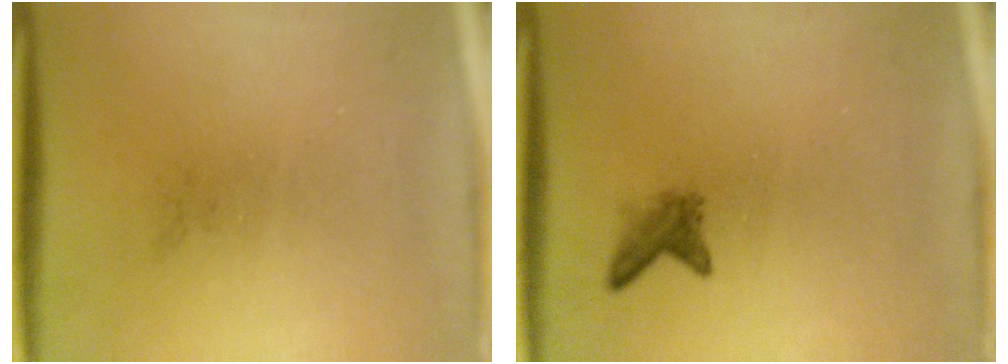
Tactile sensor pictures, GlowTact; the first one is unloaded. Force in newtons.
{"total": 1.7}